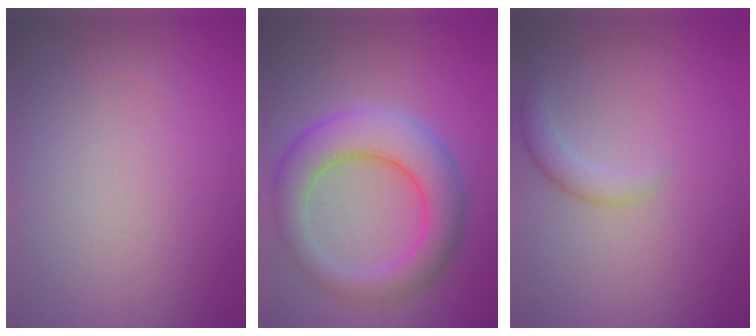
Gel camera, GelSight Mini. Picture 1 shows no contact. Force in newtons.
{"total": 6.8, "press": 6.8, "slide": 0.2}
{"total": 1.9, "press": 1.9, "slide": 0.2}